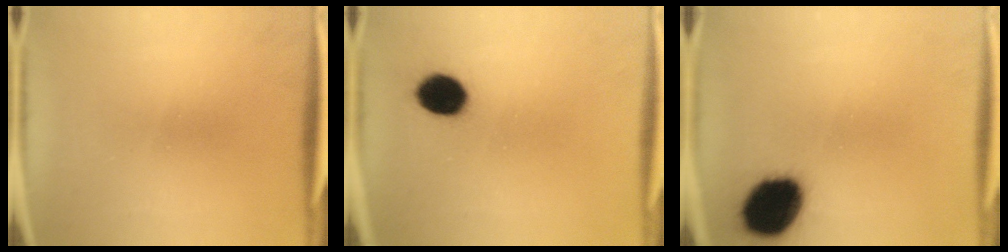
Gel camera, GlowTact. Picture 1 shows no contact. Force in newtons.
{"total": 7.8}
{"total": 16.0}